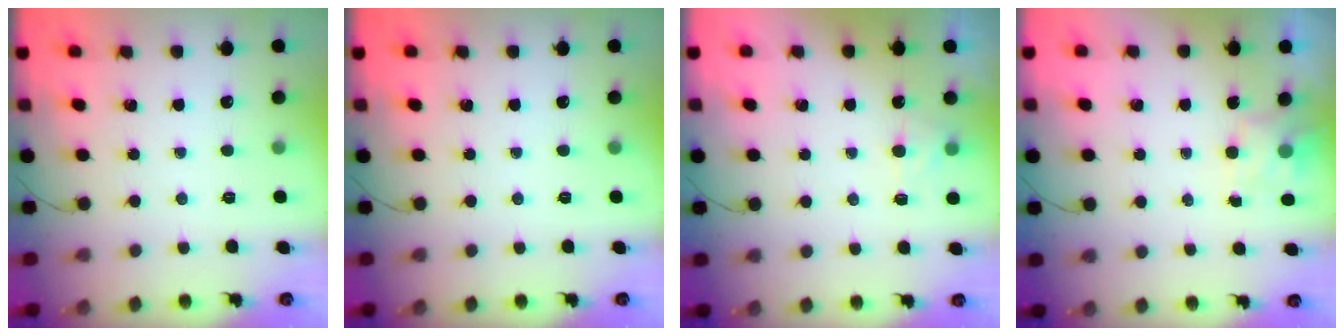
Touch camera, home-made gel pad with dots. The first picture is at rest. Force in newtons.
{"total": 0.0}
{"total": 6.3, "press": 6.1, "slide": 1.6}
{"total": 4.1, "press": 3.9, "slide": 1.1}